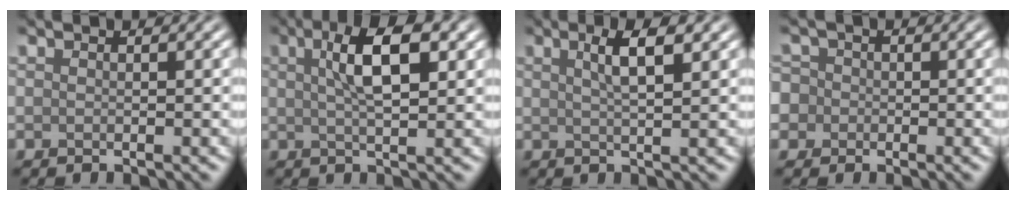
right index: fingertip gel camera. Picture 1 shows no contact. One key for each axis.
{"total": 5.2, "fx": 1.8, "fy": 1.5, "fz": 4.7, "tx": -0.078, "ty": 0.011, "tz": 0.026}
{"total": 3.4, "fx": 1.5, "fy": 0.9, "fz": 2.9, "tx": -0.039, "ty": 0.007, "tz": 0.022}
{"total": 5.8, "fx": -1.2, "fy": 5.3, "fz": 1.8, "tx": -0.041, "ty": 0.021, "tz": -0.061}